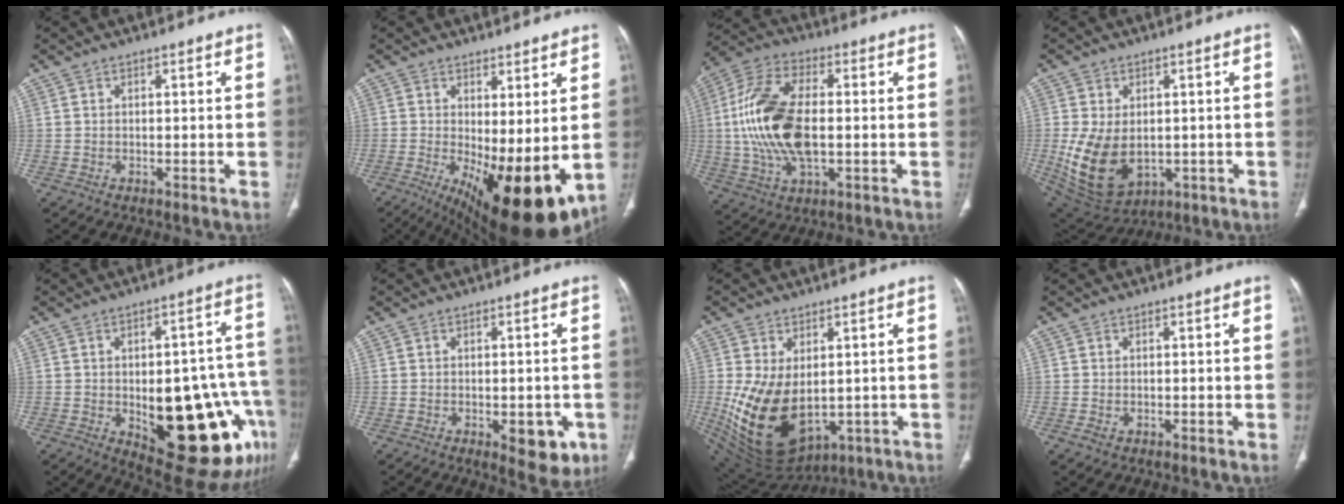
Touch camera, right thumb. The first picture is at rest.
{"total": 15.9, "force": [-3.1, 5.8, 14.4], "torque": [-0.210, -0.026, -0.022]}
{"total": 18.4, "force": [-0.2, 9.4, 15.8], "torque": [-0.326, 0.009, -0.002]}
{"total": 12.9, "force": [-1.4, 8.6, 9.6], "torque": [-0.169, -0.009, 0.005]}
{"total": 24.7, "force": [-7.4, 10.7, 21.0], "torque": [-0.216, 0.027, -0.072]}
{"total": 7.3, "force": [-2.5, 3.7, 5.8], "torque": [-0.046, -0.001, -0.021]}
{"total": 16.2, "force": [-1.1, 10.3, 12.5], "torque": [-0.217, -0.017, 0.017]}
{"total": 1.4, "force": [-0.4, 1.0, 0.9], "torque": [-0.021, 0.004, -0.005]}